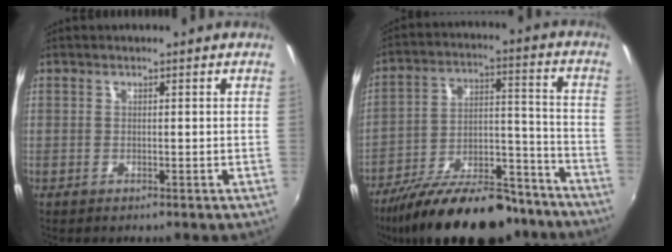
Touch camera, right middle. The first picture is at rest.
{"total": 24.5, "force": [-19.2, 8.5, 12.6], "torque": [-0.214, 0.003, -0.277]}